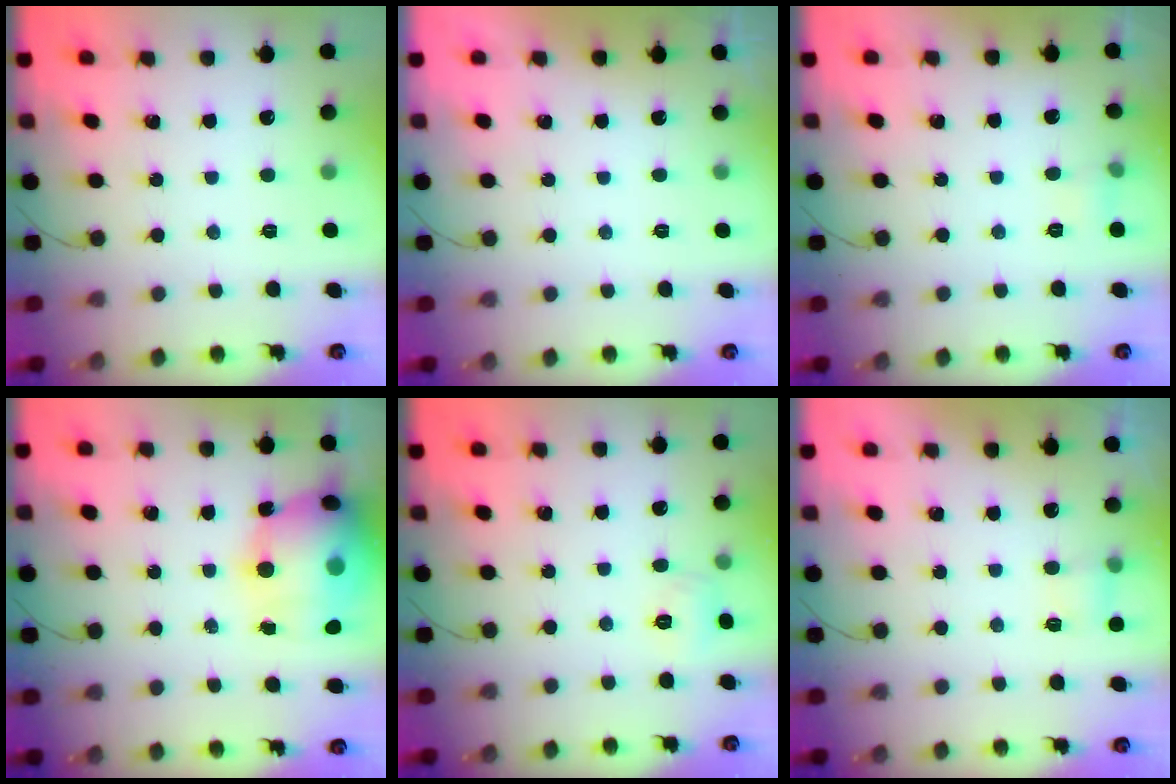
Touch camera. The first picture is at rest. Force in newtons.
{"total": 0.0}
{"total": 5.1, "press": 4.0, "slide": 3.1}
{"total": 19.6, "press": 19.1, "slide": 4.3}
{"total": 5.8, "press": 5.6, "slide": 1.6}
{"total": 5.0, "press": 3.8, "slide": 3.3}